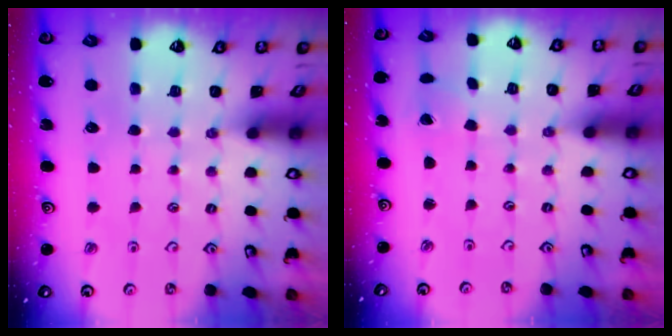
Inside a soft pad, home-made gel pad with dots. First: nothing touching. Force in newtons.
{"total": 0.0}